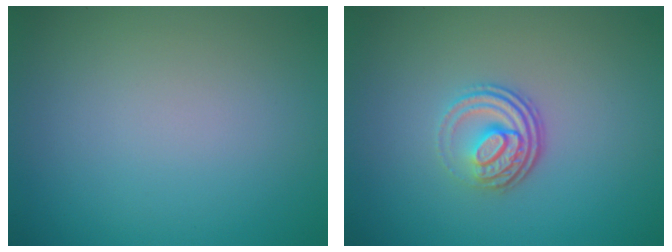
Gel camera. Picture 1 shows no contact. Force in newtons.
{"total": 3.5, "press": 2.5, "slide": 2.5}